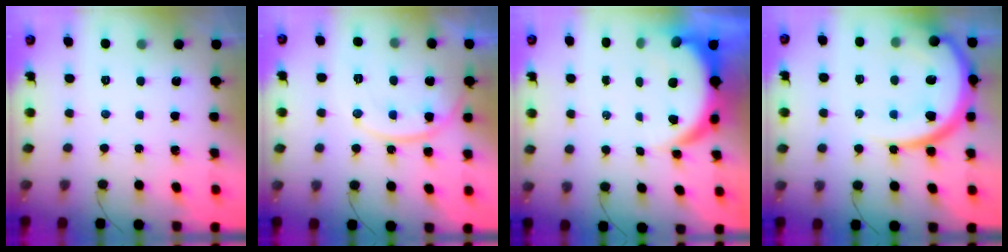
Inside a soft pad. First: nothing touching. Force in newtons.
{"total": 13.2, "press": 13.2, "slide": 0.5}
{"total": 8.9, "press": 8.9, "slide": 1.0}
{"total": 18.2, "press": 18.0, "slide": 2.1}